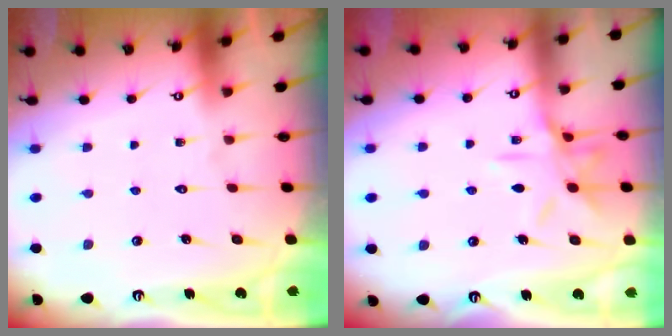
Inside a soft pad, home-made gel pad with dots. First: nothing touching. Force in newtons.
{"total": 10.5, "press": 10.5, "slide": 0.9}